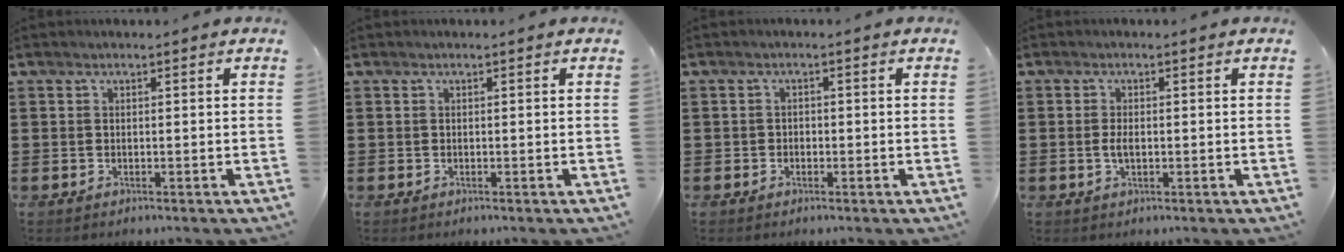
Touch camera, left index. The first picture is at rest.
{"total": 0.0}
{"total": 1.0, "force": [-0.4, 0.8, 0.3], "torque": [-0.009, 0.002, -0.011]}
{"total": 2.1, "force": [-0.1, 0.9, 1.9], "torque": [-0.044, -0.002, -0.005]}